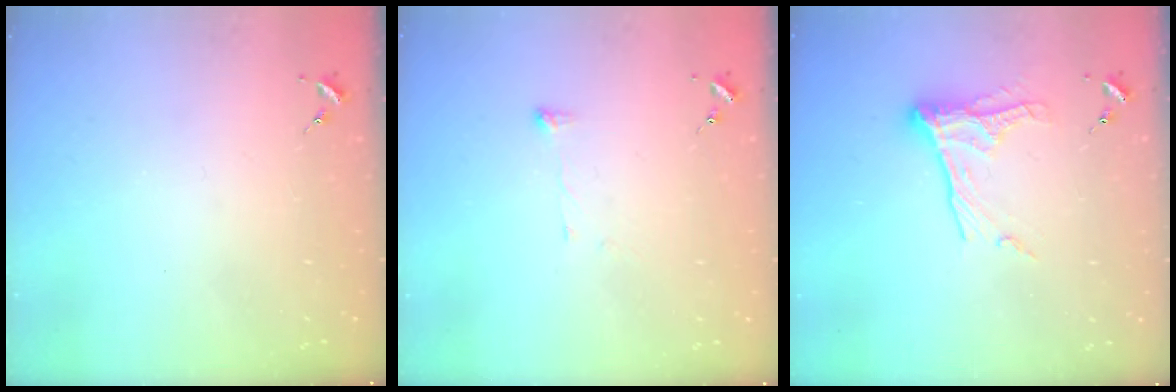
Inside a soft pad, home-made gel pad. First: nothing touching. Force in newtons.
{"total": 4.3, "press": 4.2, "slide": 0.5}
{"total": 12.6, "press": 12.5, "slide": 0.8}